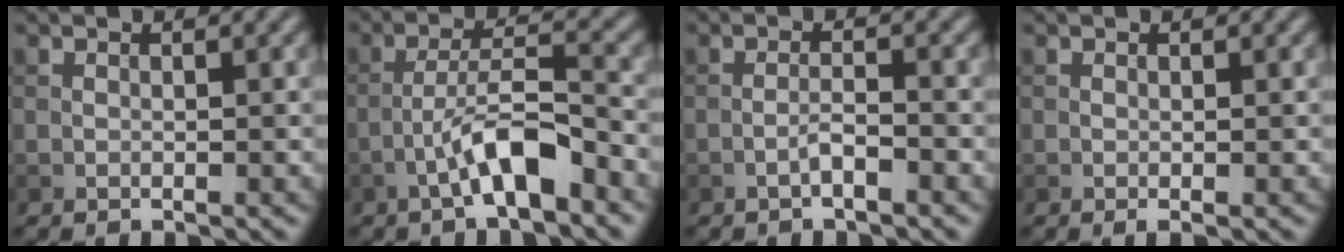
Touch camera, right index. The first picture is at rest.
{"total": 5.2, "force": [-2.8, 1.2, 4.2], "torque": [-0.078, 0.016, -0.052]}
{"total": 1.5, "force": [-0.9, 0.1, 1.2], "torque": [-0.022, 0.007, -0.020]}
{"total": 0.6, "force": [-0.1, 0.1, 0.5], "torque": [-0.008, -0.005, -0.003]}